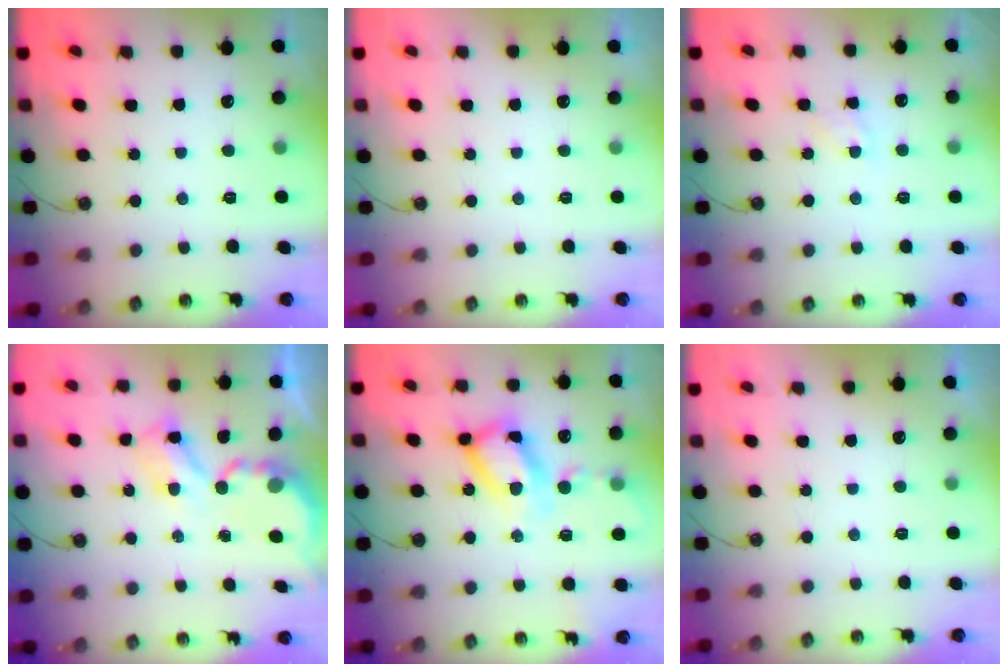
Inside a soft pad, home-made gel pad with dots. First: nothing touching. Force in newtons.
{"total": 0.0}
{"total": 5.6, "press": 5.6, "slide": 0.7}
{"total": 5.1, "press": 5.1, "slide": 0.4}
{"total": 14.1, "press": 14.0, "slide": 1.6}
{"total": 0.0}